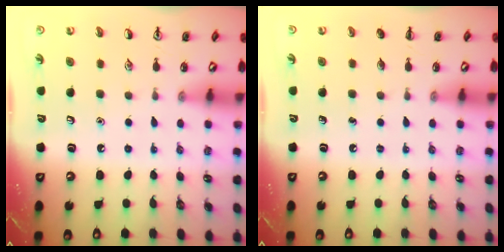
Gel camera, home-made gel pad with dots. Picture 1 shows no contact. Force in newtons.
{"total": 0.0}